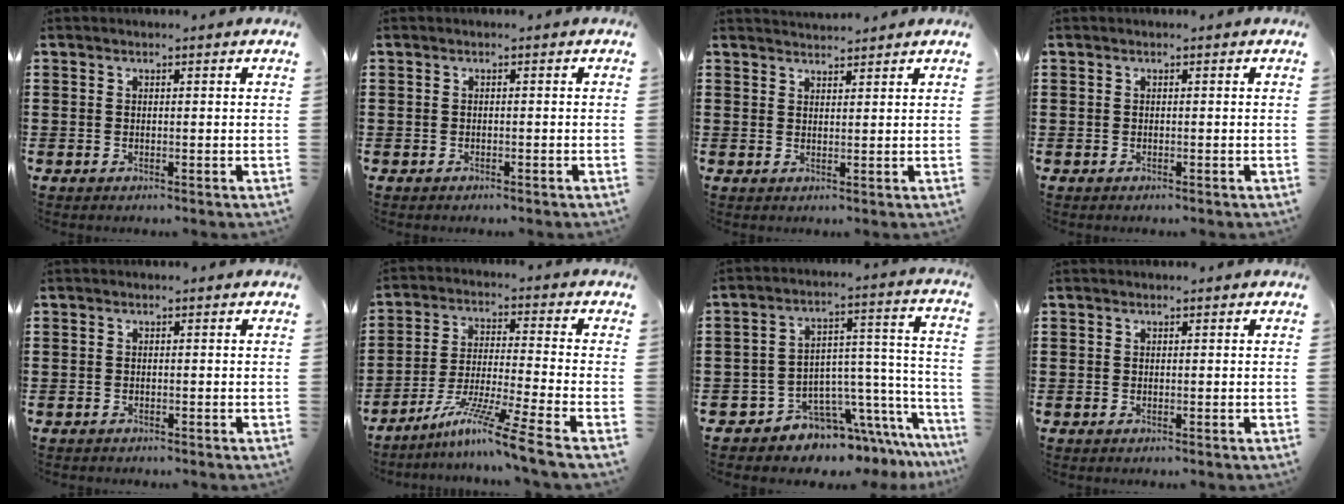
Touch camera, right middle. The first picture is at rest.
{"total": 0.5, "force": [-0.5, 0.2, 0.0], "torque": [-0.002, 0.001, -0.011]}
{"total": 1.8, "force": [1.8, 0.0, -0.2], "torque": [-0.002, 0.001, 0.036]}
{"total": 0.0}
{"total": 0.6, "force": [-0.5, 0.2, -0.2], "torque": [0.002, 0.005, -0.012]}
{"total": 10.1, "force": [-7.8, -0.7, 6.3], "torque": [-0.117, -0.004, -0.156]}
{"total": 6.3, "force": [-5.0, 3.5, 1.2], "torque": [-0.027, -0.006, -0.092]}
{"total": 0.0}